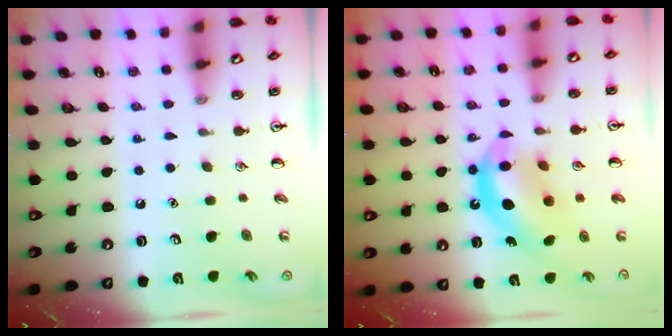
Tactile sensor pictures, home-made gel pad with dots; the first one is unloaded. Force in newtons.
{"total": 12.9, "press": 12.3, "slide": 3.8}